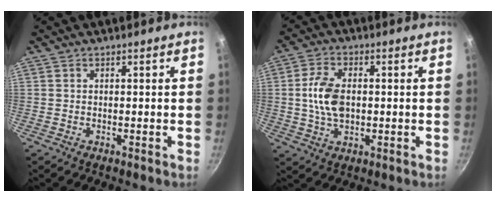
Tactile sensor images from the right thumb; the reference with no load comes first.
{"total": 8.6, "force": [0.3, 5.3, 6.8], "torque": [-0.124, 0.007, 0.003]}